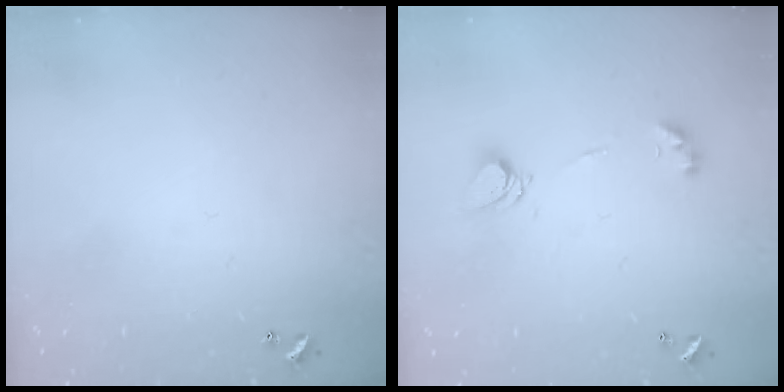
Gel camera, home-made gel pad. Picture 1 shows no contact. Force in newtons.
{"total": 6.0, "press": 6.0, "slide": 0.4}